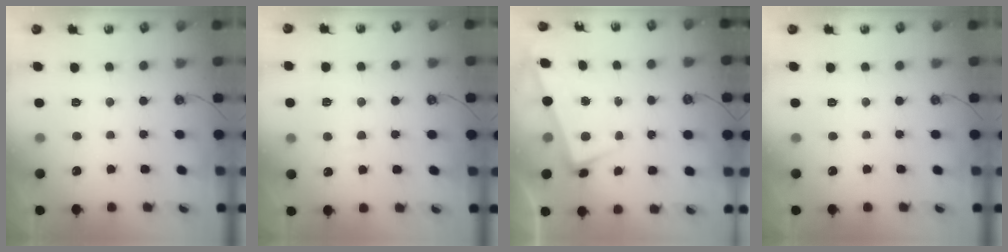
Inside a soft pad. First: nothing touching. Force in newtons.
{"total": 3.9, "press": 3.8, "slide": 0.5}
{"total": 3.3, "press": 3.2, "slide": 1.1}
{"total": 0.0}